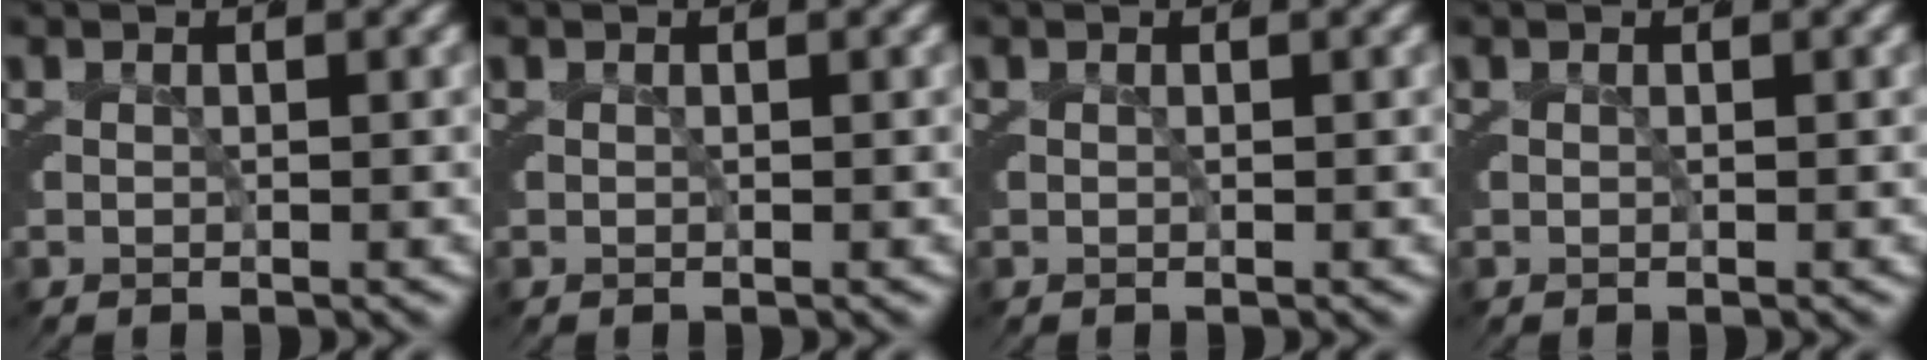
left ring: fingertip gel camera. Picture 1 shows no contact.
{"total": 0.0}
{"total": 0.0}
{"total": 0.0}